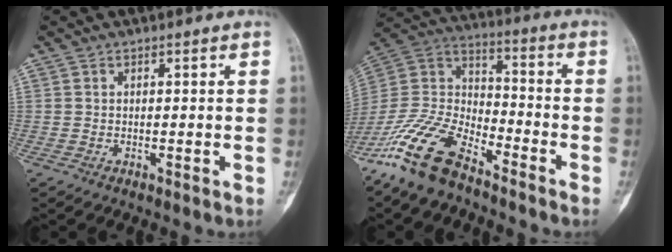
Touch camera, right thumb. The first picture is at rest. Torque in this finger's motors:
{"motor_torque": [0.36, 0.20, 1.48, -1.29, 0.13]}